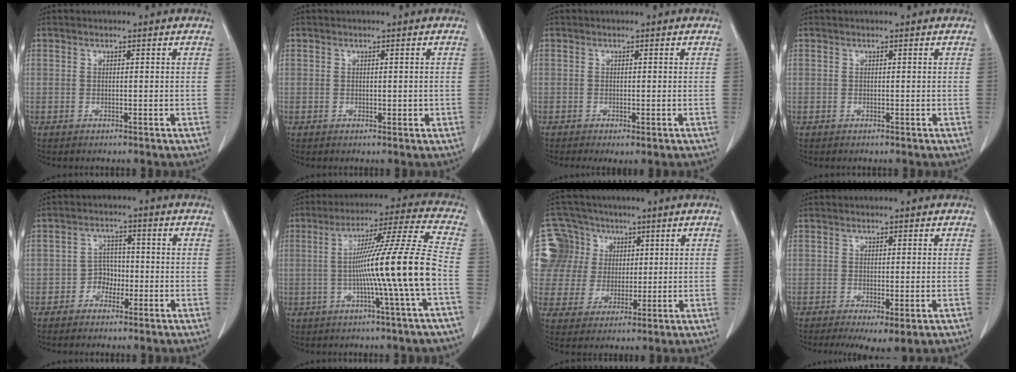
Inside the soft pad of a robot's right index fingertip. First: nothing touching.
{"total": 1.3, "force": [-0.1, 0.7, 1.1], "torque": [-0.015, -0.001, 0.002]}
{"total": 2.2, "force": [-1.1, 0.6, 1.8], "torque": [-0.030, -0.008, -0.012]}
{"total": 0.0}
{"total": 3.3, "force": [-1.5, 2.6, 1.3], "torque": [-0.016, 0.011, -0.029]}
{"total": 14.6, "force": [-2.8, -2.6, 14.1], "torque": [-0.231, 0.006, -0.052]}
{"total": 12.7, "force": [3.9, 11.9, 2.0], "torque": [-0.067, 0.054, 0.086]}
{"total": 5.4, "force": [-2.9, 1.4, 4.3], "torque": [-0.062, -0.018, -0.044]}